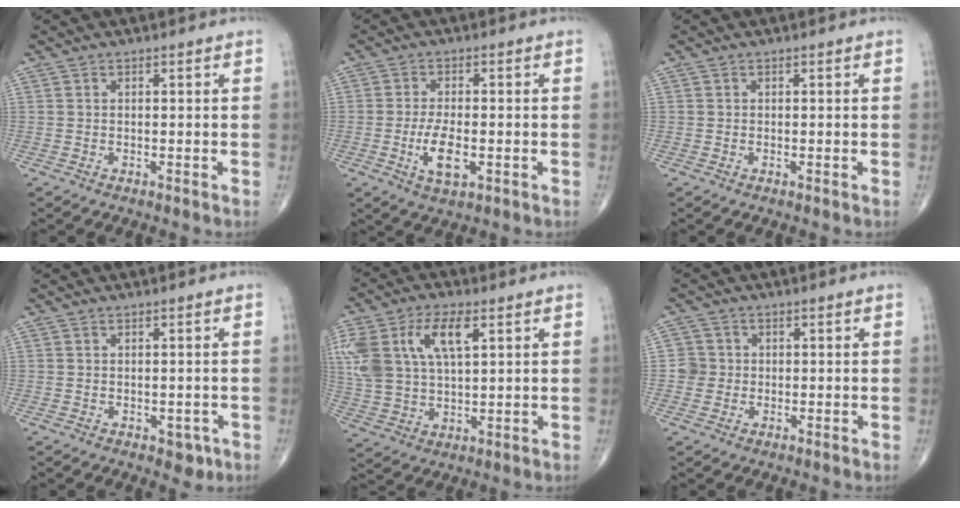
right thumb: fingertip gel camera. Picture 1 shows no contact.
{"total": 6.4, "force": [-1.6, 2.7, 5.6], "torque": [-0.106, -0.002, -0.026]}
{"total": 0.0}
{"total": 2.5, "force": [-1.0, 1.6, 1.6], "torque": [-0.004, 0.002, -0.008]}
{"total": 16.0, "force": [5.6, 8.2, 12.6], "torque": [-0.271, 0.005, 0.110]}
{"total": 2.9, "force": [-0.1, 2.9, 0.2], "torque": [0.022, 0.009, -0.006]}